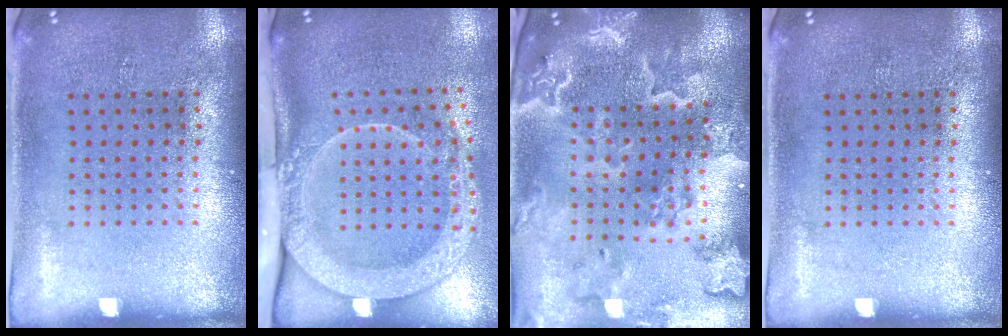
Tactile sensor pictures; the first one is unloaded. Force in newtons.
{"total": 3.0, "press": 2.1, "slide": 2.1}
{"total": 4.0, "press": 3.3, "slide": 2.2}
{"total": 0.0}